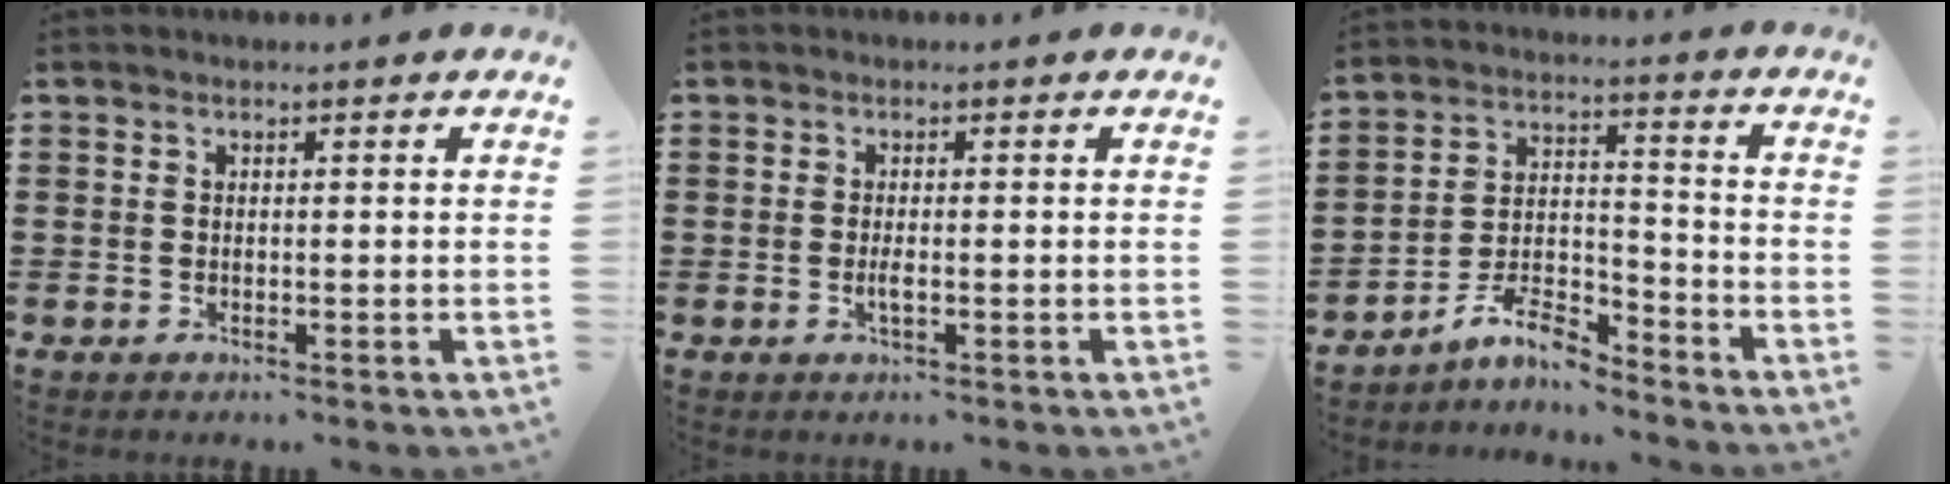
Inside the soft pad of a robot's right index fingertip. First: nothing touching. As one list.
[{"total": 1.7, "force": [-0.5, 0.3, 1.5], "torque": [-0.036, -0.004, -0.012]}, {"total": 7.7, "force": [-6.7, 1.9, 3.3], "torque": [-0.069, 0.009, -0.129]}]